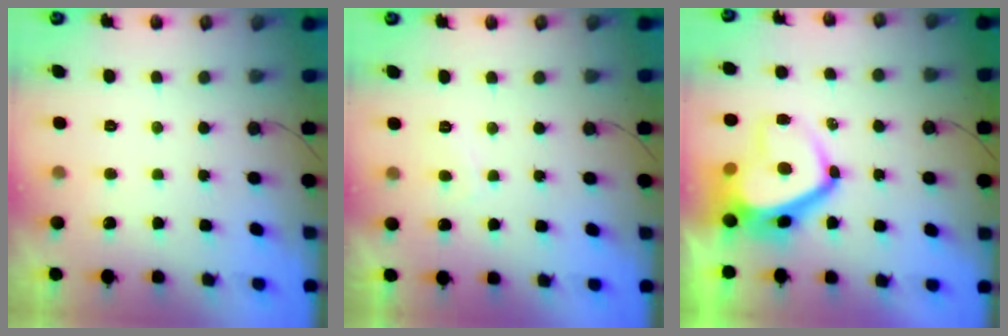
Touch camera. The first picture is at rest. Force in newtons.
{"total": 1.8, "press": 1.7, "slide": 0.6}
{"total": 12.6, "press": 12.6, "slide": 1.1}